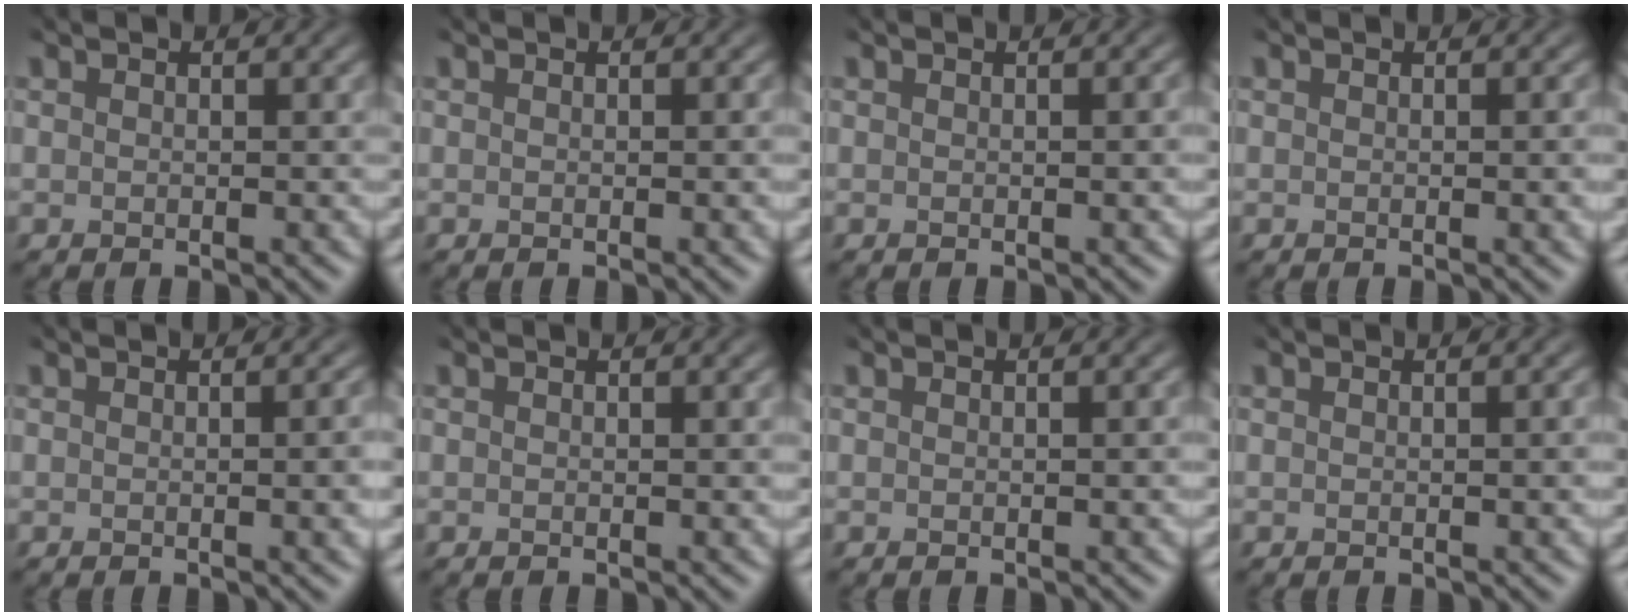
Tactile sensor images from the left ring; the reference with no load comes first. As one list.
[{"total": 1.3, "force": [0.1, 0.5, 1.2], "torque": [-0.010, 0.002, 0.000]}, {"total": 2.4, "force": [0.4, 0.9, 2.1], "torque": [-0.016, 0.008, -0.002]}, {"total": 2.7, "force": [0.3, 1.0, 2.4], "torque": [-0.021, 0.005, 0.001]}, {"total": 7.0, "force": [1.1, 3.5, 6.0], "torque": [-0.020, 0.040, -0.005]}, {"total": 1.4, "force": [0.3, 0.5, 1.3], "torque": [-0.009, 0.002, 0.003]}, {"total": 2.0, "force": [0.3, 0.8, 1.8], "torque": [-0.014, 0.006, -0.002]}, {"total": 2.7, "force": [0.5, 1.1, 2.4], "torque": [-0.016, 0.010, -0.003]}]